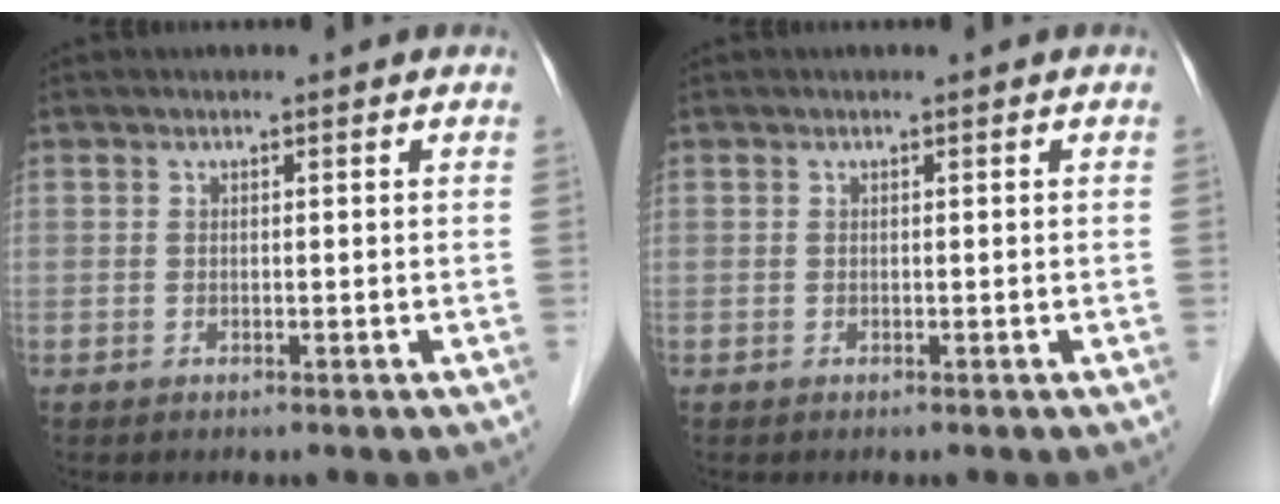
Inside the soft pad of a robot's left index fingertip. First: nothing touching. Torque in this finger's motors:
{"motor_torque": [-0.09, 0.09, -0.01, 0.00]}